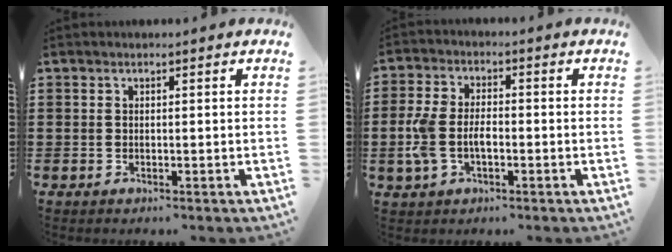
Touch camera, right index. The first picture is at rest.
{"total": 5.5, "force": [-1.1, 3.2, 4.4], "torque": [-0.116, -0.003, -0.031]}